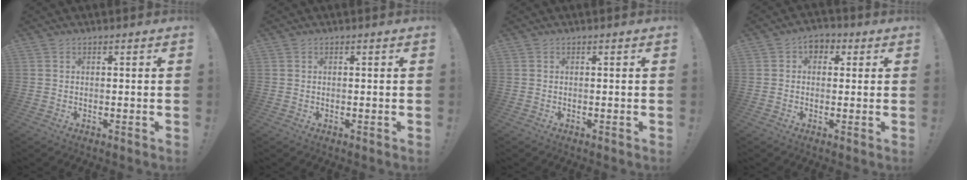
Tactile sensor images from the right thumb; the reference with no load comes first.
{"total": 0.0}
{"total": 0.0}
{"total": 4.4, "force": [0.7, 3.7, 2.3], "torque": [-0.022, 0.003, 0.010]}